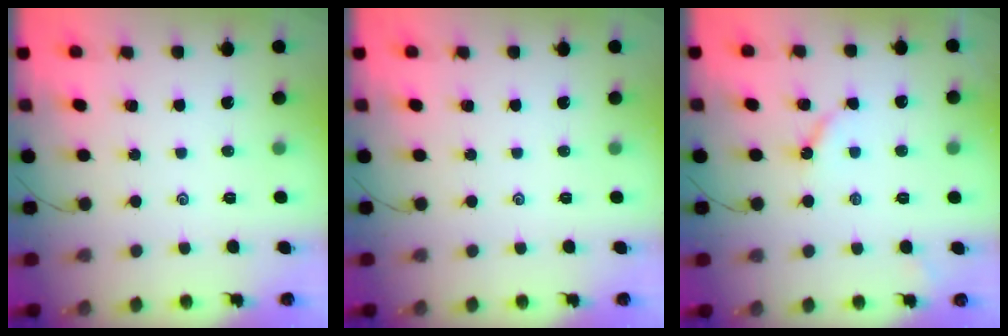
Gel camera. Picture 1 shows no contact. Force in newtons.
{"total": 0.0}
{"total": 4.5, "press": 4.5, "slide": 0.7}